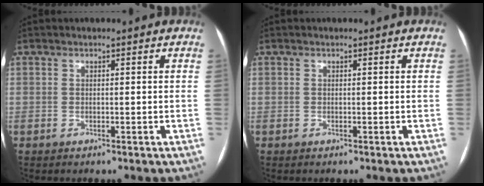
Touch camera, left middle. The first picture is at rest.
{"total": 0.0}